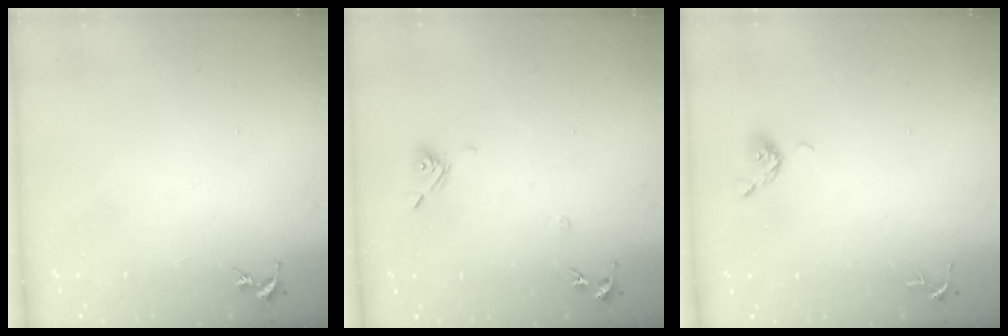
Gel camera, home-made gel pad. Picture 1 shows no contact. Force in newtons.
{"total": 7.5, "press": 7.3, "slide": 1.6}
{"total": 5.2, "press": 5.1, "slide": 0.9}